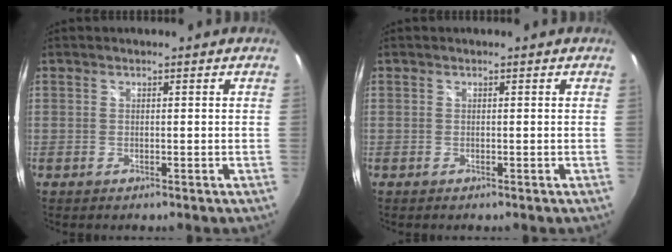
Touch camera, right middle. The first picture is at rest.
{"total": 0.0}